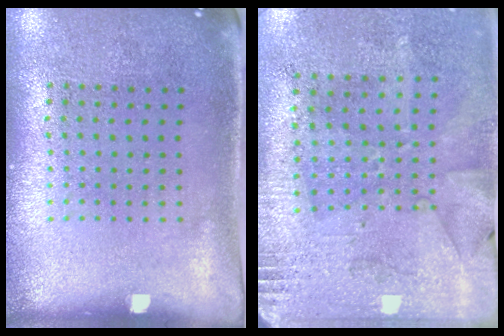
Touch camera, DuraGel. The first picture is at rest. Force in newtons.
{"total": 2.8, "press": 2.2, "slide": 1.7}